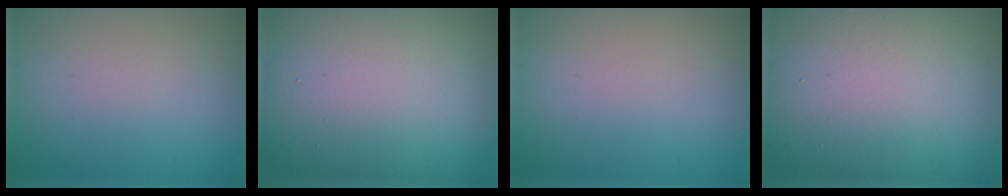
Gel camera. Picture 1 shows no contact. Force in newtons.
{"total": 22.7, "press": 22.7, "slide": 1.2}
{"total": 0.0}
{"total": 24.2, "press": 24.2, "slide": 1.2}